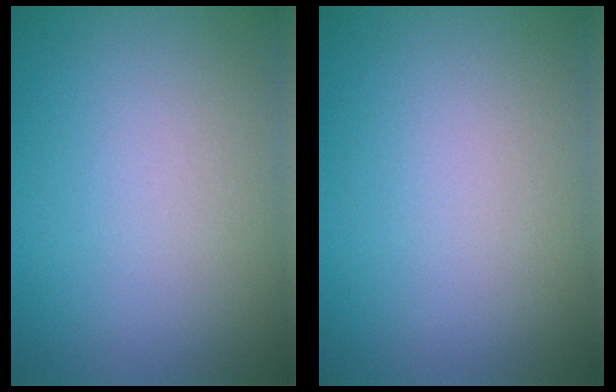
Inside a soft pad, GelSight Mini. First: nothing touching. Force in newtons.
{"total": 0.0}